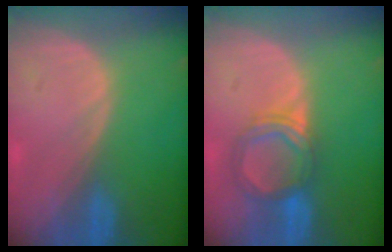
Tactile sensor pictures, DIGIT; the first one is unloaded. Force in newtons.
{"total": 5.5, "press": 5.2, "slide": 1.8}